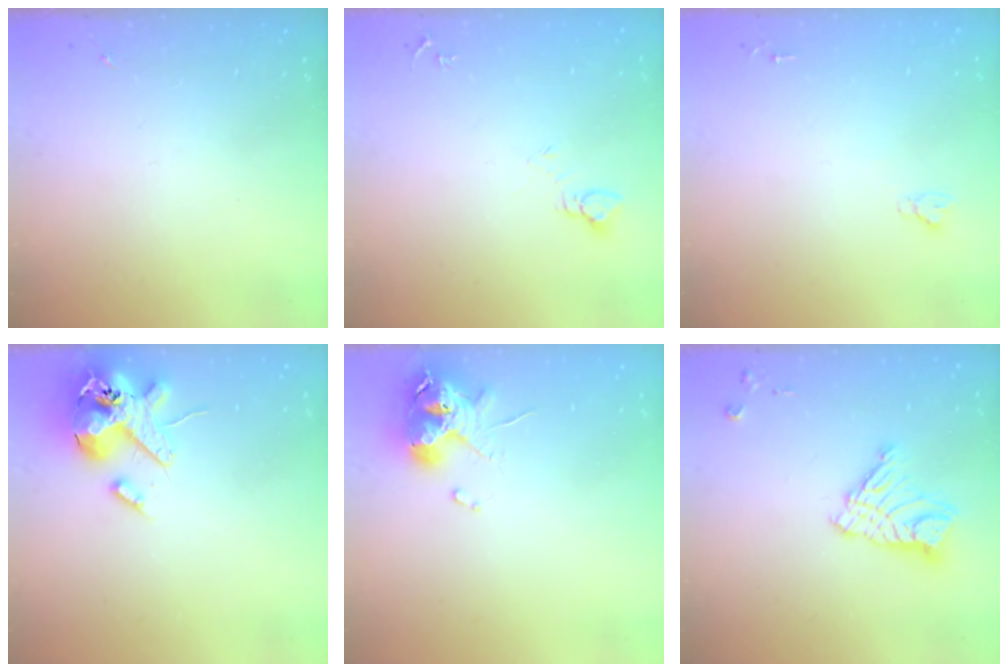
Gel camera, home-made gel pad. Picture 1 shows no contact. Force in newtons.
{"total": 4.0, "press": 4.0, "slide": 0.4}
{"total": 2.6, "press": 2.5, "slide": 0.3}
{"total": 16.3, "press": 16.1, "slide": 2.7}
{"total": 10.8, "press": 10.7, "slide": 1.7}
{"total": 11.6, "press": 11.6, "slide": 1.0}